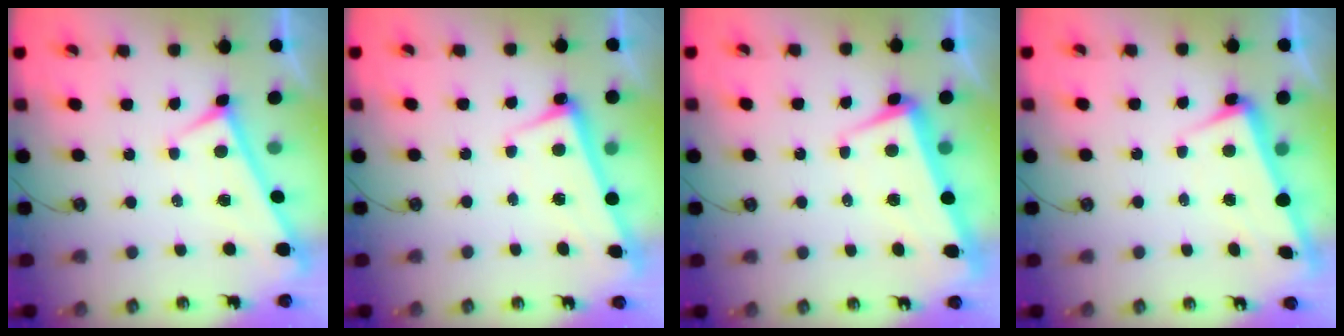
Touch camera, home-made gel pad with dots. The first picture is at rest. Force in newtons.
{"total": 2.4, "press": 2.3, "slide": 0.9}
{"total": 2.2, "press": 0.3, "slide": 2.1}
{"total": 2.9, "press": 2.8, "slide": 1.0}